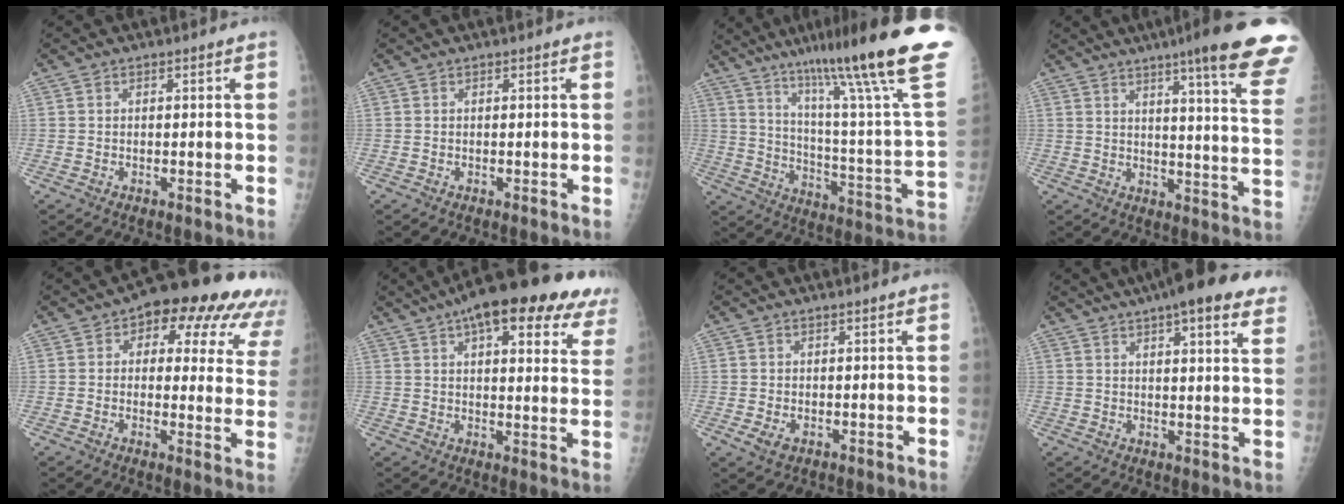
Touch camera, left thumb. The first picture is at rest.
{"total": 0.0}
{"total": 32.0, "force": [20.7, 2.4, 24.3], "torque": [-0.307, -0.085, 0.310]}
{"total": 21.2, "force": [15.0, 1.2, 15.0], "torque": [-0.180, -0.081, 0.181]}
{"total": 18.1, "force": [10.4, 8.9, 11.9], "torque": [-0.097, -0.013, 0.107]}
{"total": 25.1, "force": [16.0, 8.3, 17.4], "torque": [-0.219, -0.007, 0.196]}
{"total": 2.3, "force": [0.0, 1.3, 1.9], "torque": [-0.031, -0.002, 0.006]}
{"total": 17.6, "force": [12.1, 3.8, 12.2], "torque": [-0.153, -0.012, 0.145]}